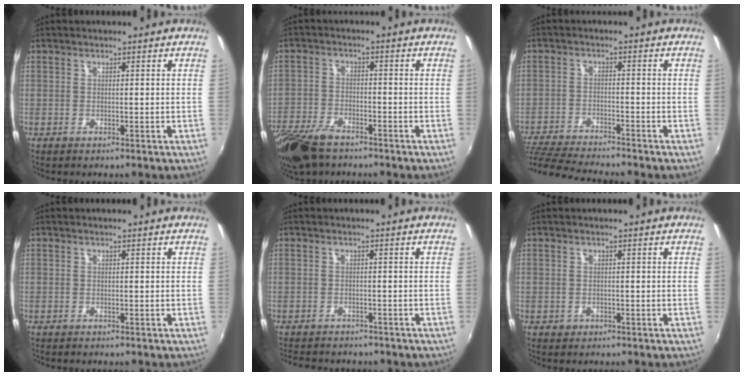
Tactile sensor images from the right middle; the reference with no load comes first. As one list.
[{"total": 10.8, "force": [-8.1, 4.3, 5.7], "torque": [-0.141, -0.026, -0.157]}, {"total": 12.2, "force": [-11.1, 0.7, 5.0], "torque": [-0.125, -0.027, -0.195]}, {"total": 0.0}, {"total": 7.6, "force": [-6.6, 2.6, 2.8], "torque": [-0.065, -0.017, -0.095]}, {"total": 0.9, "force": [-0.4, 0.8, 0.2], "torque": [-0.005, -0.002, -0.003]}]